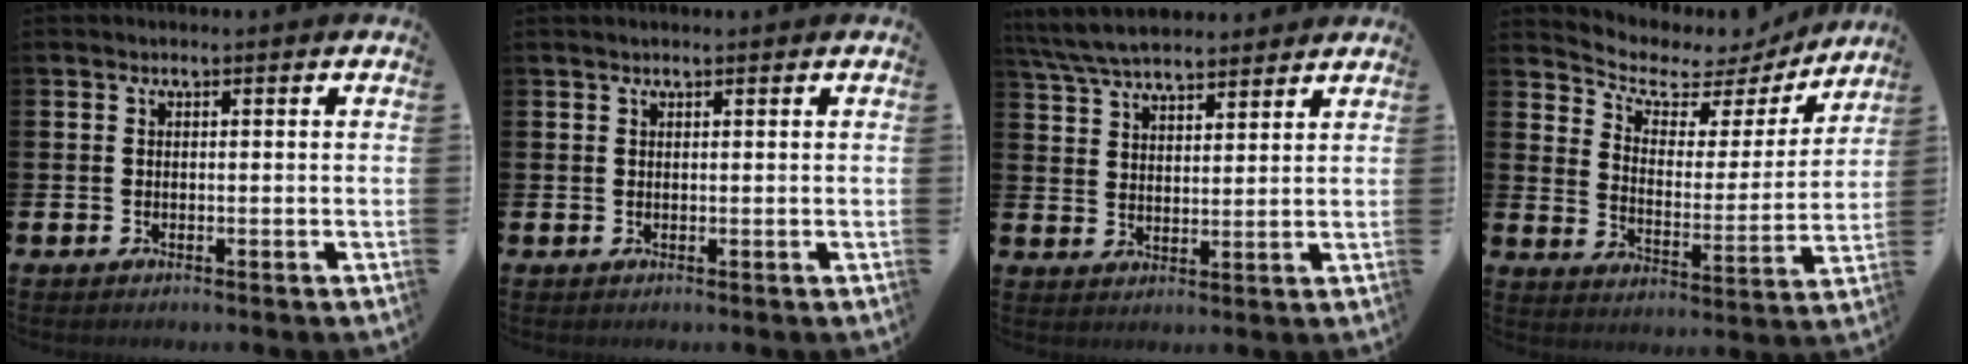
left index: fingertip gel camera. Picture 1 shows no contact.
{"total": 0.8, "force": [0.7, 0.1, 0.3], "torque": [-0.002, 0.001, 0.012]}
{"total": 6.7, "force": [6.3, 1.3, 1.7], "torque": [-0.058, -0.022, 0.117]}
{"total": 5.7, "force": [4.9, 2.4, 1.4], "torque": [-0.056, -0.041, 0.076]}